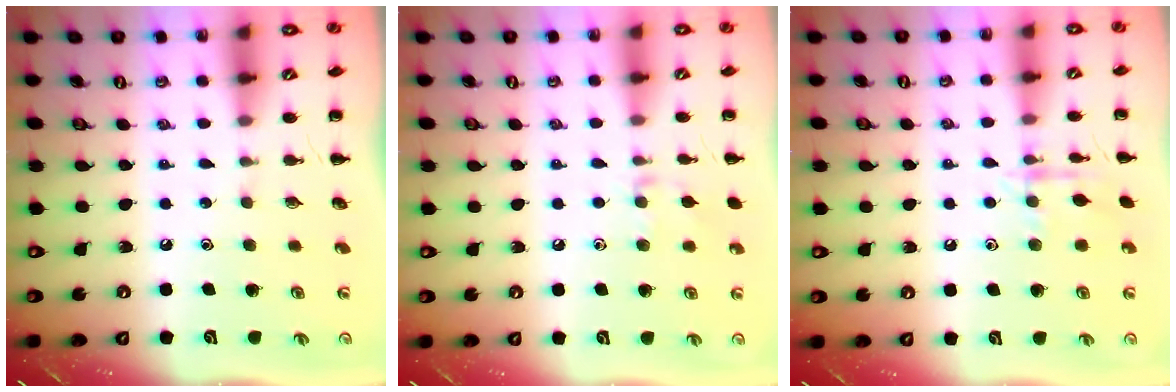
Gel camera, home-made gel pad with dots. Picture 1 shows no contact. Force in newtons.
{"total": 6.9, "press": 6.7, "slide": 1.8}
{"total": 9.0, "press": 8.9, "slide": 1.1}